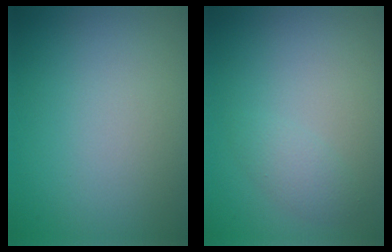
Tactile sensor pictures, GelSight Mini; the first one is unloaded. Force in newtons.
{"total": 1.4, "press": 1.4, "slide": 0.1}